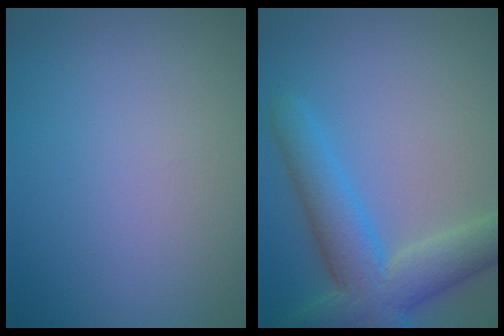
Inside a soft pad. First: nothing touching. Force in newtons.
{"total": 7.3, "press": 7.3, "slide": 0.3}